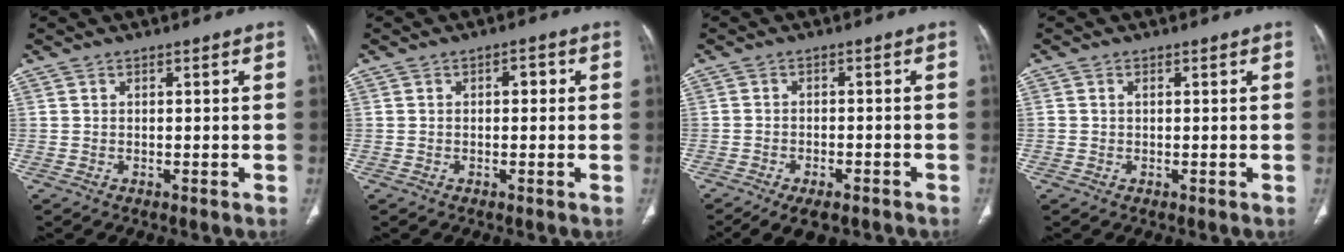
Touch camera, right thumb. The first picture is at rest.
{"total": 2.0, "force": [0.2, 1.2, 1.6], "torque": [-0.018, 0.009, -0.001]}
{"total": 8.5, "force": [-6.2, 3.8, 4.4], "torque": [-0.061, 0.017, -0.091]}
{"total": 0.7, "force": [0.1, 0.5, 0.4], "torque": [-0.008, 0.003, 0.002]}